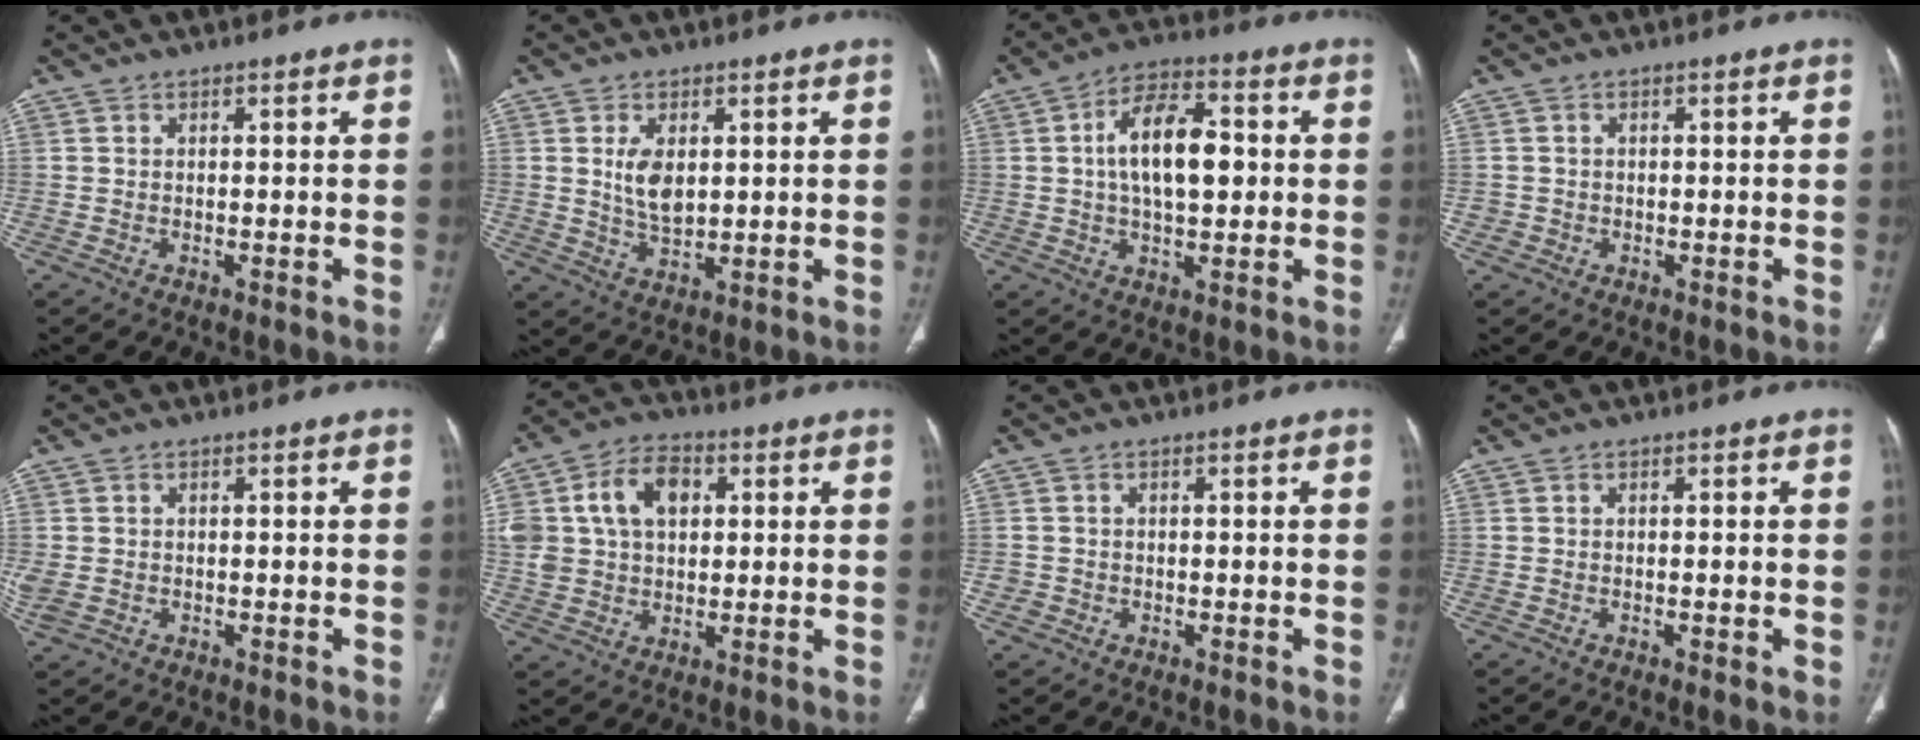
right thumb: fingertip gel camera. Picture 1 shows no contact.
{"total": 6.2, "force": [1.3, 3.5, 5.0], "torque": [-0.083, -0.011, 0.033]}
{"total": 12.2, "force": [1.1, 6.2, 10.5], "torque": [-0.166, 0.014, 0.013]}
{"total": 1.4, "force": [-0.4, 1.3, 0.0], "torque": [0.005, 0.007, -0.008]}
{"total": 3.0, "force": [-0.4, 2.4, 1.7], "torque": [-0.054, 0.002, -0.001]}
{"total": 14.9, "force": [3.6, 10.5, 9.9], "torque": [-0.189, 0.012, 0.065]}
{"total": 1.5, "force": [-0.5, 1.4, 0.1], "torque": [0.005, 0.007, -0.011]}
{"total": 1.2, "force": [-0.3, 0.4, 1.1], "torque": [-0.015, -0.003, -0.003]}